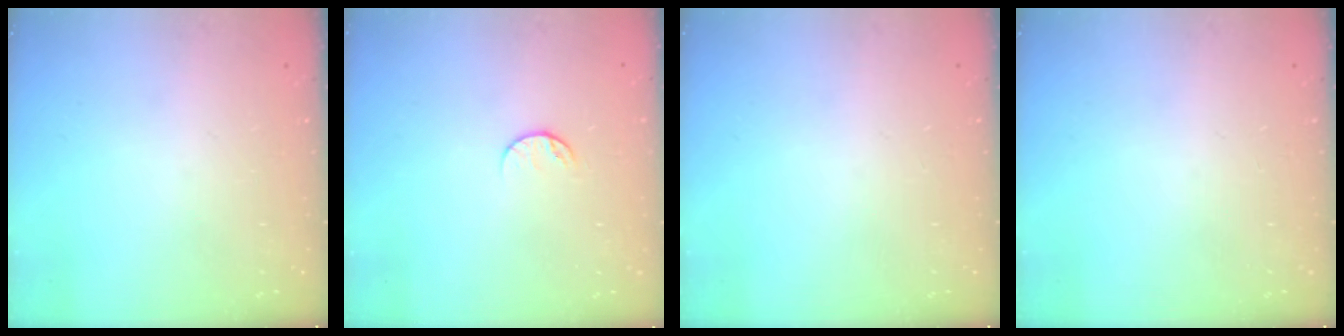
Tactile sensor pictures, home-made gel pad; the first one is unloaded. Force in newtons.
{"total": 6.7, "press": 6.6, "slide": 0.7}
{"total": 0.0}
{"total": 0.0}